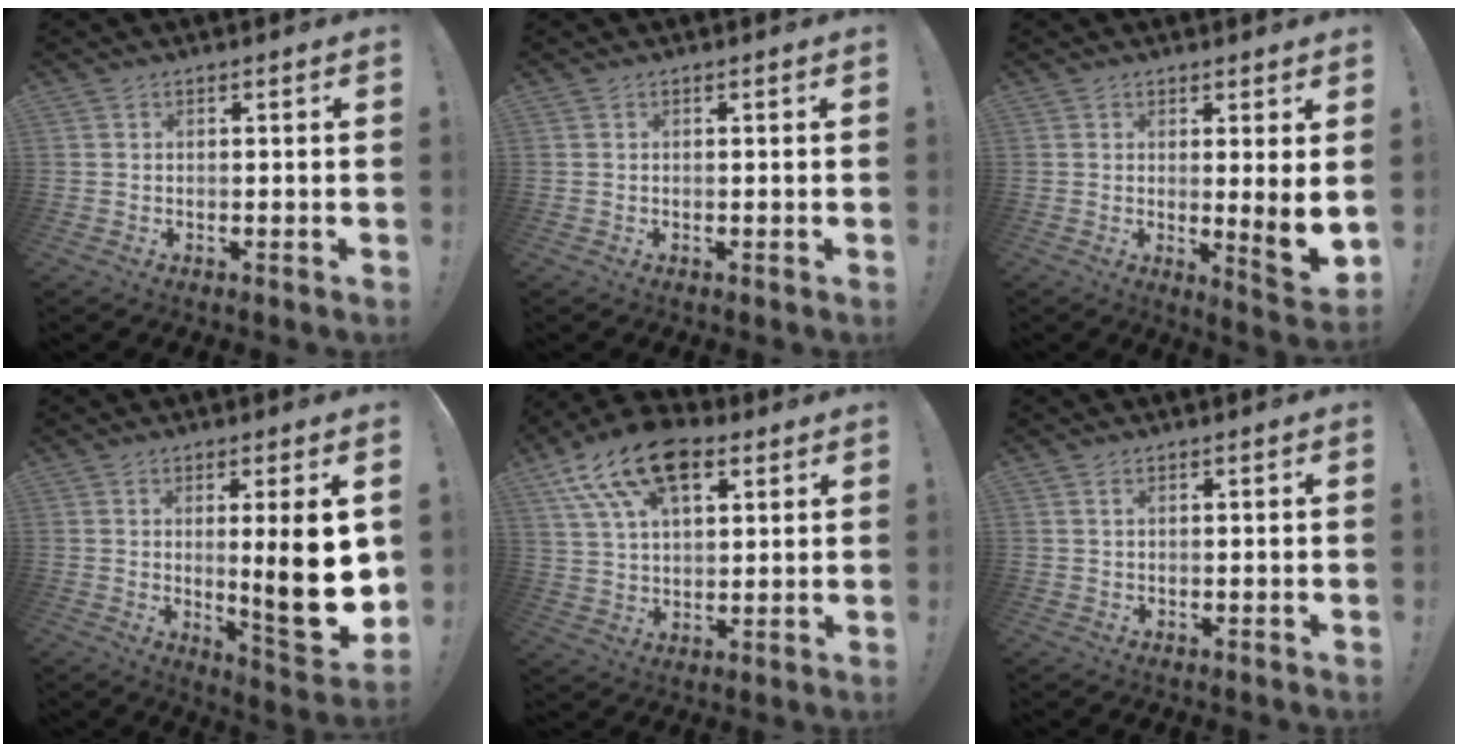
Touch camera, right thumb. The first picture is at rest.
{"total": 0.0}
{"total": 6.6, "force": [0.9, -0.1, 6.6], "torque": [-0.083, -0.026, 0.014]}
{"total": 14.9, "force": [1.3, 2.2, 14.7], "torque": [-0.189, -0.028, 0.019]}
{"total": 17.8, "force": [9.2, 10.0, 11.4], "torque": [-0.204, -0.038, 0.168]}
{"total": 0.8, "force": [0.5, 0.2, 0.6], "torque": [-0.004, -0.003, 0.007]}